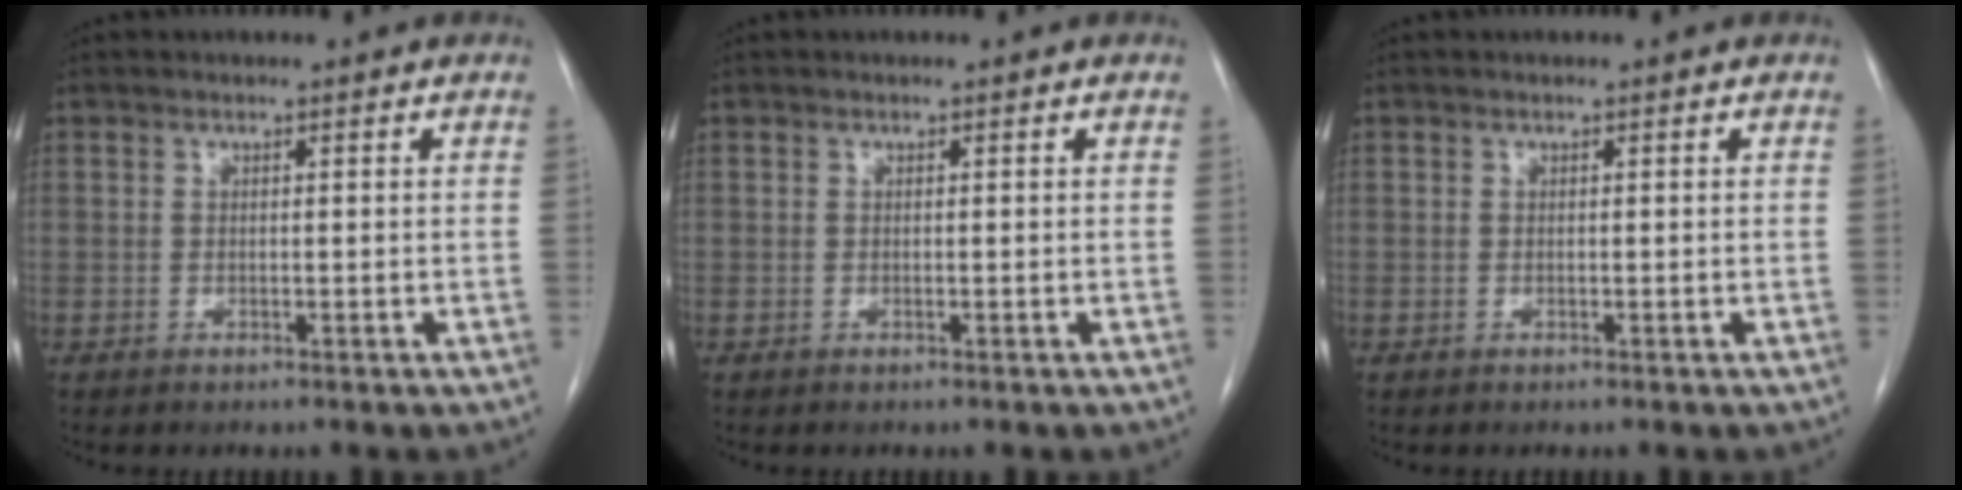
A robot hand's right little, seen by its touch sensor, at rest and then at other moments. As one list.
[{"total": 0.0}, {"total": 0.0}]